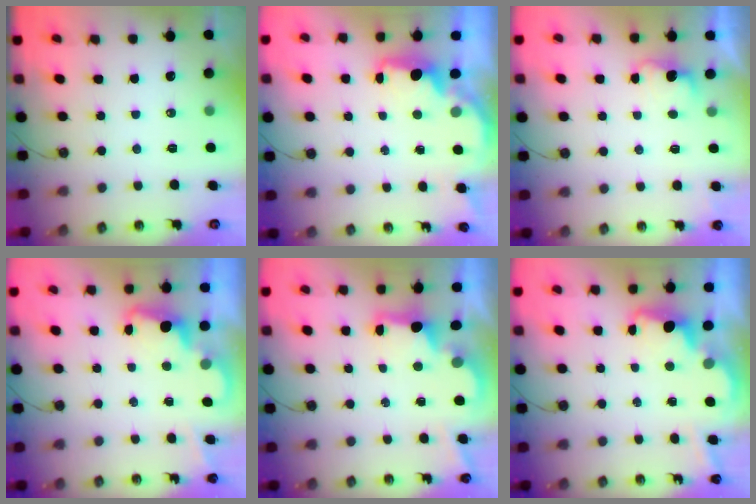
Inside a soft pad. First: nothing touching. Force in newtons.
{"total": 2.2, "press": 2.1, "slide": 0.5}
{"total": 2.3, "press": 2.2, "slide": 0.8}
{"total": 2.5, "press": 2.4, "slide": 0.5}
{"total": 2.5, "press": 2.4, "slide": 0.9}
{"total": 3.4, "press": 3.3, "slide": 0.8}